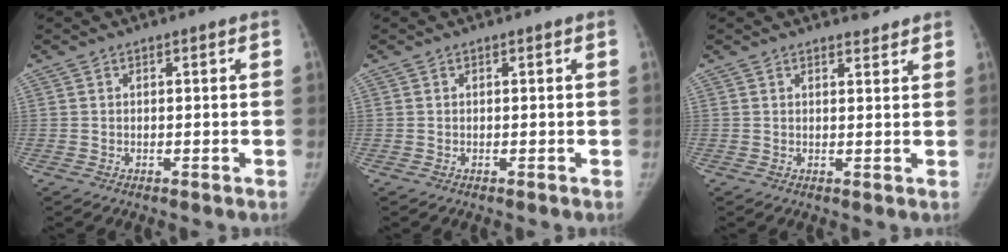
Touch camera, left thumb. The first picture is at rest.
{"total": 0.0}
{"total": 2.2, "force": [2.0, 0.6, 0.4], "torque": [0.007, -0.015, 0.027]}